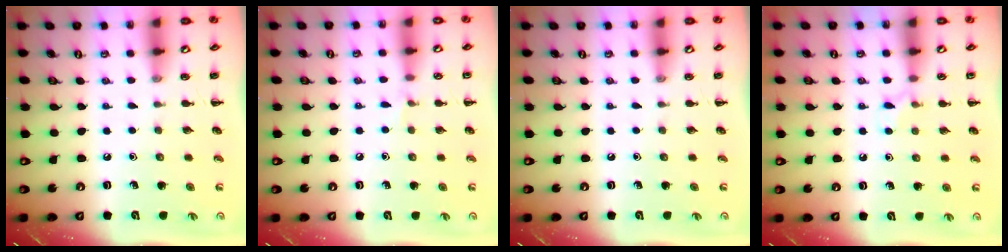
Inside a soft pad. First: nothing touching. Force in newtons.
{"total": 3.8, "press": 3.6, "slide": 1.2}
{"total": 0.0}
{"total": 5.5, "press": 5.2, "slide": 1.9}